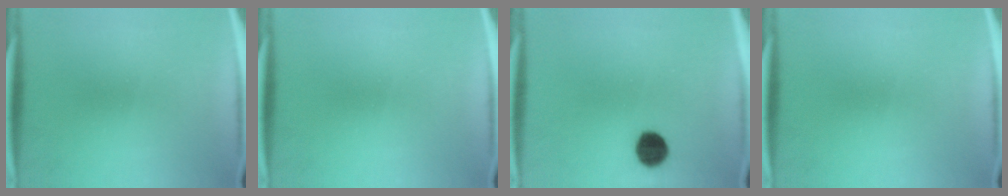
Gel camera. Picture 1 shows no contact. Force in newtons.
{"total": 0.0}
{"total": 6.7}
{"total": 0.0}